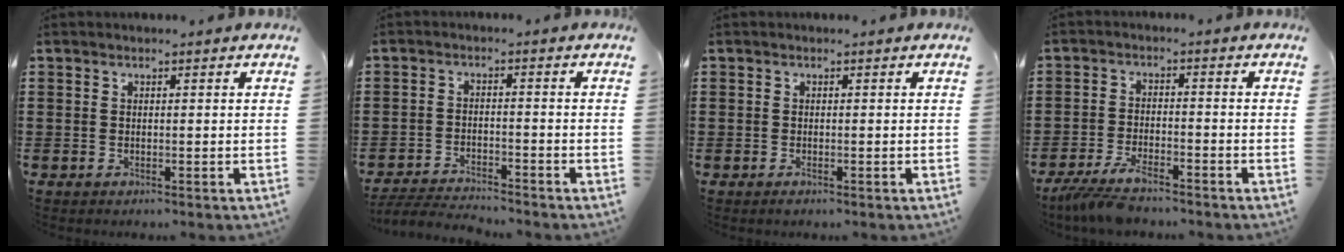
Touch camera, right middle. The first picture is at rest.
{"total": 3.7, "force": [-3.7, 0.2, 0.5], "torque": [-0.018, 0.000, -0.080]}
{"total": 0.5, "force": [-0.4, 0.1, 0.3], "torque": [-0.007, -0.006, -0.006]}
{"total": 5.5, "force": [-4.8, 0.8, 2.6], "torque": [-0.071, -0.014, -0.097]}